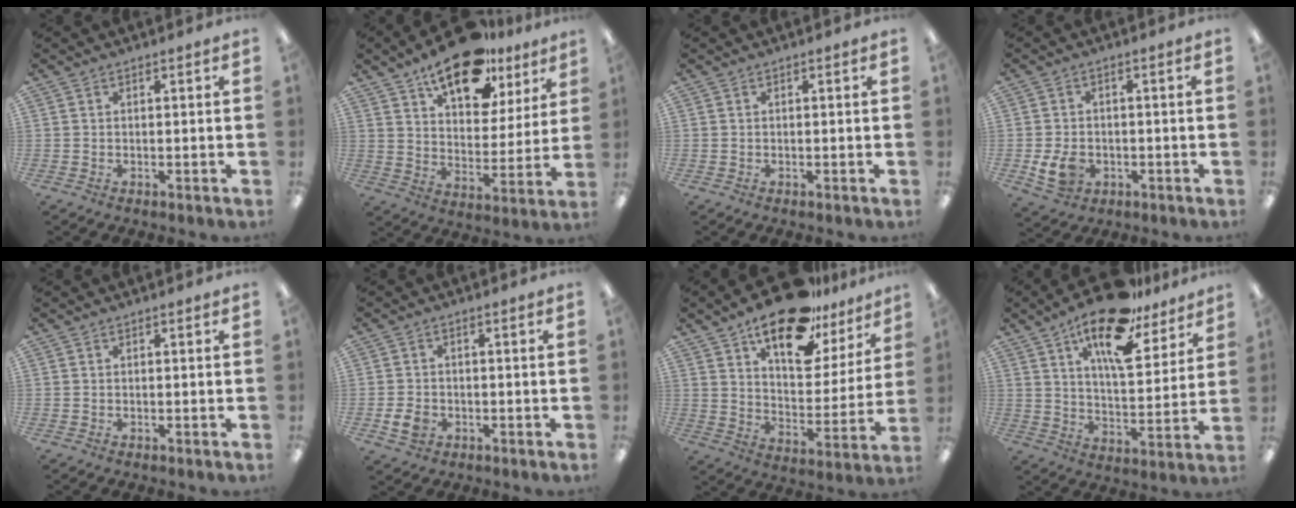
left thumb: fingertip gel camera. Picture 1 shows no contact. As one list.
[{"total": 17.7, "force": [12.7, 8.4, 9.0], "torque": [-0.135, -0.069, 0.219]}, {"total": 0.0}, {"total": 6.6, "force": [-1.8, 5.0, 4.0], "torque": [-0.080, 0.003, -0.030]}, {"total": 0.0}, {"total": 4.0, "force": [-1.4, 3.0, 2.3], "torque": [-0.050, 0.002, -0.026]}, {"total": 20.3, "force": [14.5, 8.7, 11.2], "torque": [-0.170, -0.087, 0.247]}, {"total": 19.2, "force": [13.1, 7.2, 12.0], "torque": [-0.200, -0.070, 0.219]}]